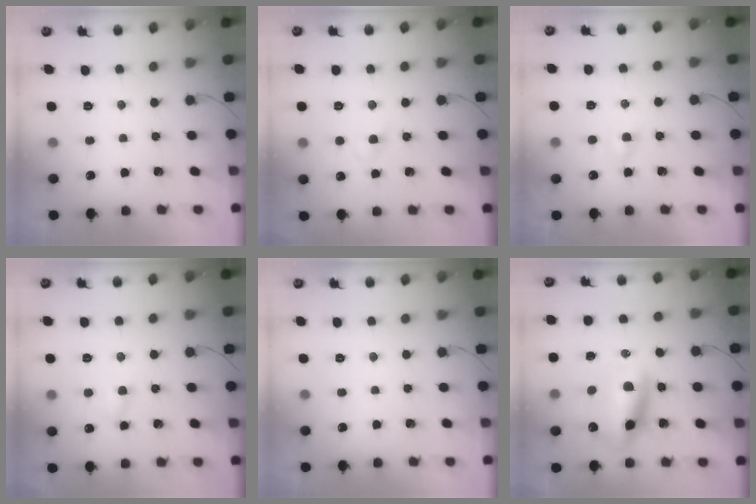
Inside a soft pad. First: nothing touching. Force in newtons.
{"total": 2.6, "press": 2.4, "slide": 1.1}
{"total": 1.6, "press": 1.4, "slide": 0.7}
{"total": 4.4, "press": 4.3, "slide": 0.9}
{"total": 0.0}
{"total": 12.4, "press": 11.9, "slide": 3.5}